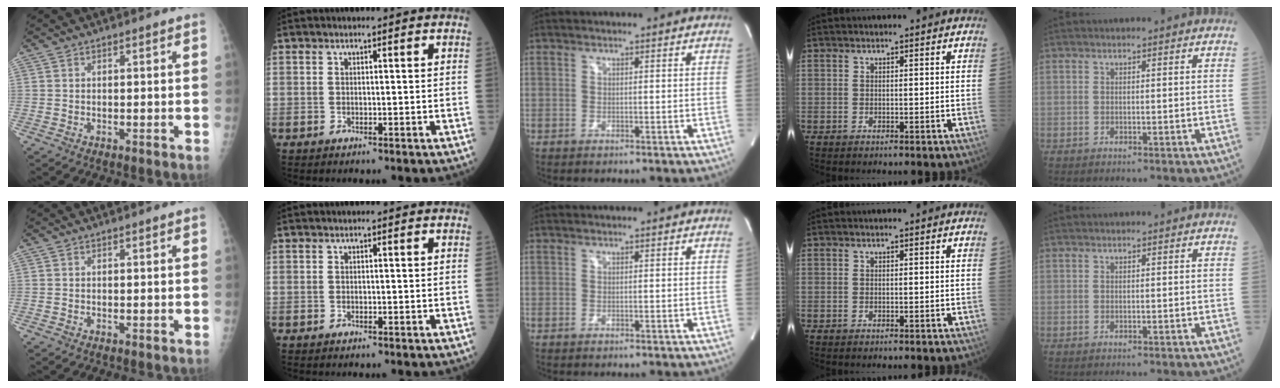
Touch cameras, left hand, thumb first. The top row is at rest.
{}